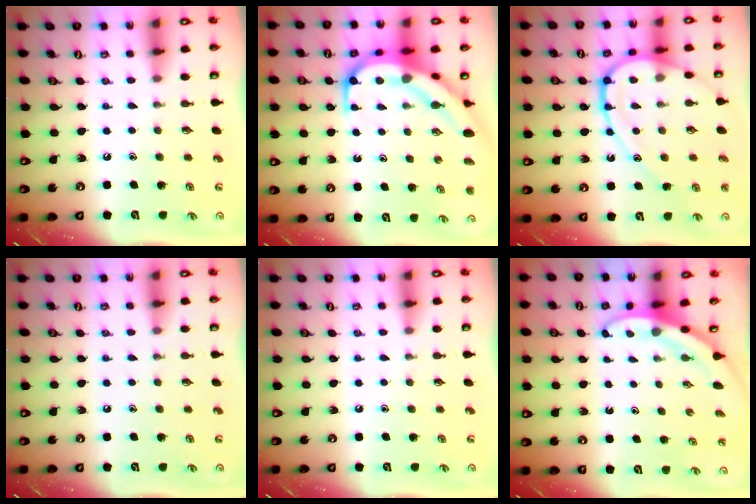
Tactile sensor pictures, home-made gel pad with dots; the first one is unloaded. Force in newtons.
{"total": 13.8, "press": 13.7, "slide": 1.7}
{"total": 14.2, "press": 14.1, "slide": 1.5}
{"total": 0.0}
{"total": 0.0}
{"total": 3.5, "press": 3.5, "slide": 0.1}